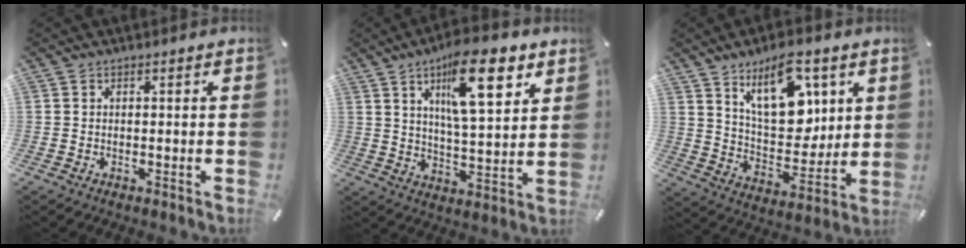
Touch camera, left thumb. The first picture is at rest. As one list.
[{"total": 17.4, "force": [8.8, 6.7, 13.5], "torque": [-0.199, -0.029, 0.138]}, {"total": 17.3, "force": [8.9, 9.5, 11.4], "torque": [-0.165, -0.035, 0.157]}]